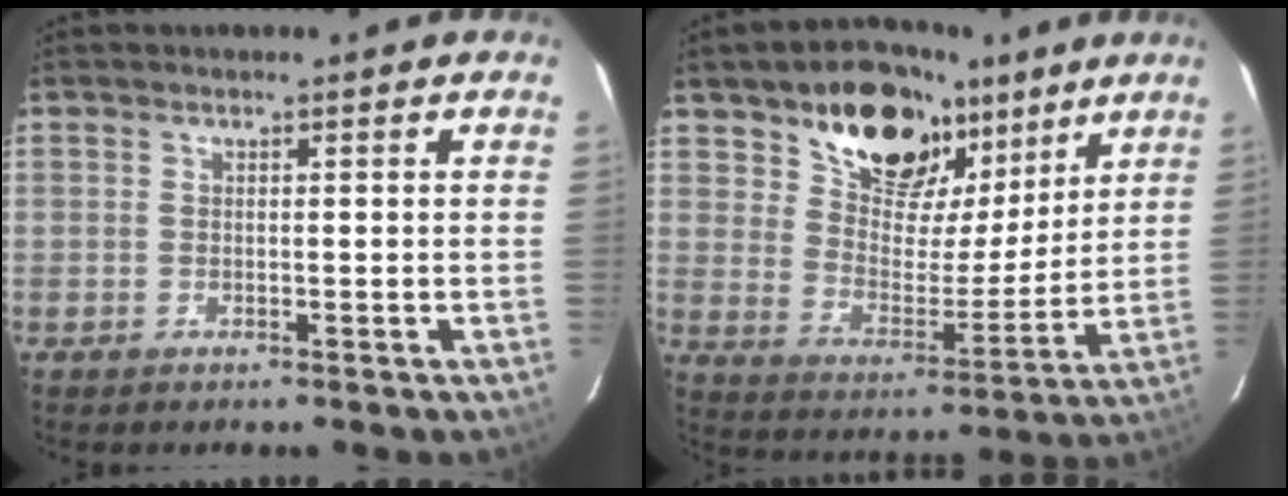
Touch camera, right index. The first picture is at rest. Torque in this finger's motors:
{"motor_torque": [1.10, 1.04, 0.29, 0.09]}